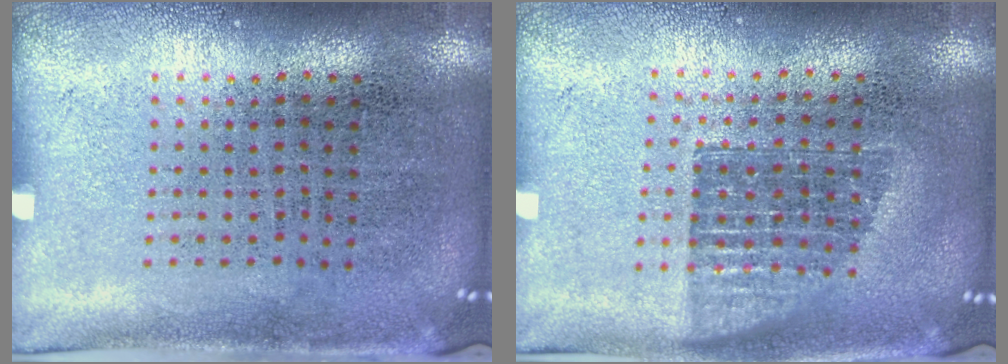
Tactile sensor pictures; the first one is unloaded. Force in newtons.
{"total": 1.2, "press": 1.0, "slide": 0.7}